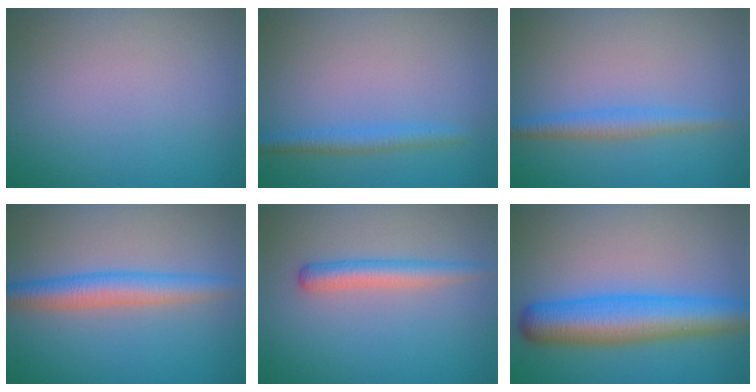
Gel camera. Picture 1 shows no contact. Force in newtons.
{"total": 1.8, "press": 1.8, "slide": 0.0}
{"total": 2.1, "press": 2.1, "slide": 0.2}
{"total": 3.8, "press": 3.8, "slide": 0.1}
{"total": 2.5, "press": 2.5, "slide": 0.1}
{"total": 6.8, "press": 6.8, "slide": 0.1}